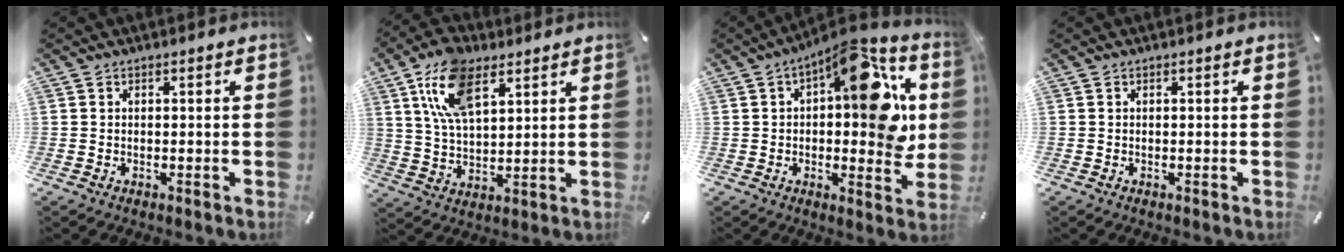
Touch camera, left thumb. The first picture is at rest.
{"total": 13.5, "force": [7.1, 6.8, 9.3], "torque": [-0.205, -0.011, 0.127]}
{"total": 18.7, "force": [6.1, 8.4, 15.5], "torque": [-0.189, -0.042, 0.096]}
{"total": 0.0}